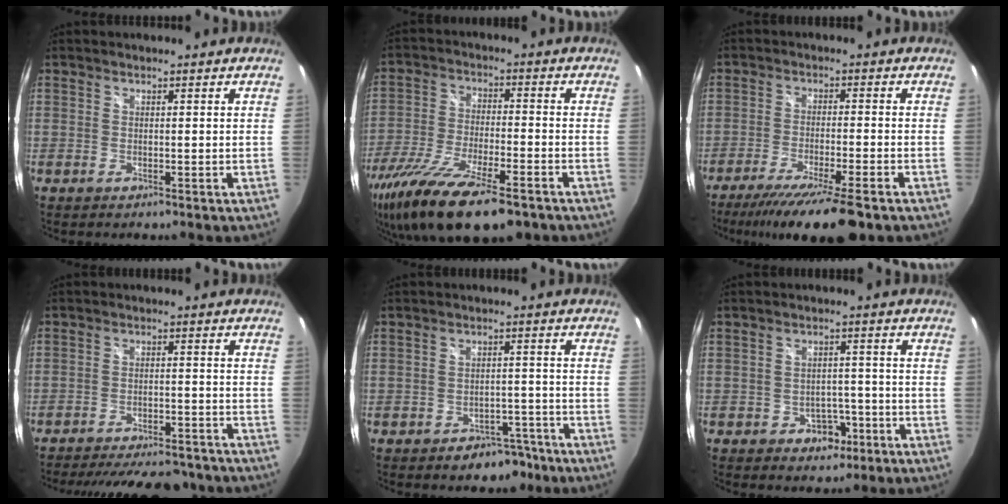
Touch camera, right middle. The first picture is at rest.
{"total": 20.5, "force": [-14.5, 5.3, 13.5], "torque": [-0.272, -0.061, -0.253]}
{"total": 13.5, "force": [-10.6, 0.1, 8.3], "torque": [-0.160, -0.036, -0.169]}
{"total": 19.2, "force": [-16.5, 5.6, 8.1], "torque": [-0.164, -0.003, -0.216]}
{"total": 5.5, "force": [-4.0, 3.5, 1.3], "torque": [-0.022, 0.027, -0.038]}
{"total": 4.6, "force": [-2.3, 3.6, 1.8], "torque": [-0.039, 0.009, -0.022]}